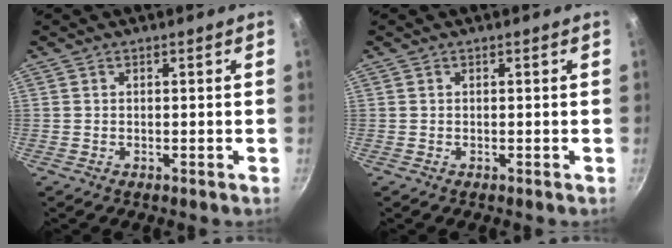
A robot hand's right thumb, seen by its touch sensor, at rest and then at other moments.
{"total": 0.0}